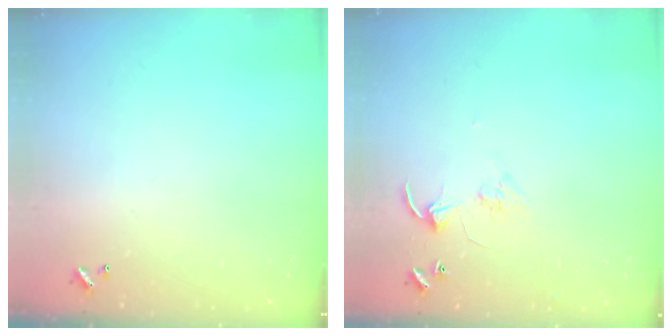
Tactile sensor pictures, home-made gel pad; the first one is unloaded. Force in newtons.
{"total": 3.2, "press": 3.2, "slide": 0.0}